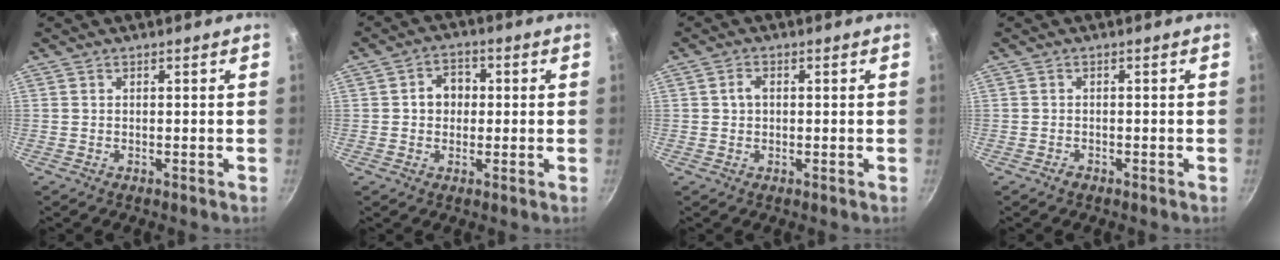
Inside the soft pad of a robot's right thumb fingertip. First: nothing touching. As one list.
[{"total": 5.0, "force": [0.2, 4.1, 2.8], "torque": [-0.022, 0.015, -0.006]}, {"total": 2.1, "force": [0.2, 1.6, 1.4], "torque": [-0.020, 0.006, 0.003]}, {"total": 0.9, "force": [-0.7, 0.5, 0.3], "torque": [-0.006, 0.001, -0.015]}]